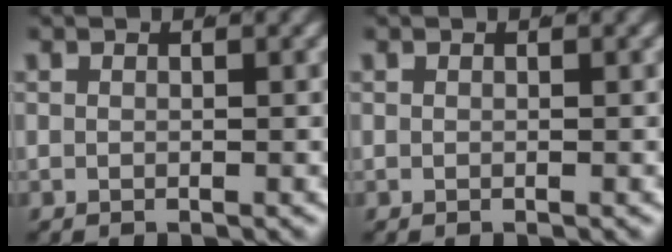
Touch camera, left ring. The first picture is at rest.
{"total": 0.0}